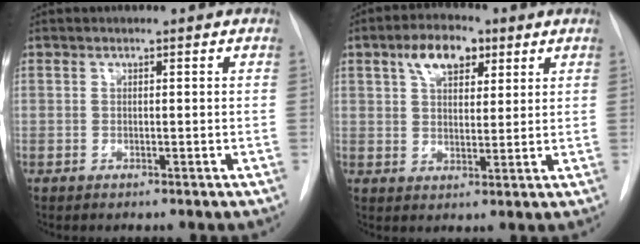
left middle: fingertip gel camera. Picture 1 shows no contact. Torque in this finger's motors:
{"motor_torque": [0.89, -0.34, 0.07, 0.02]}